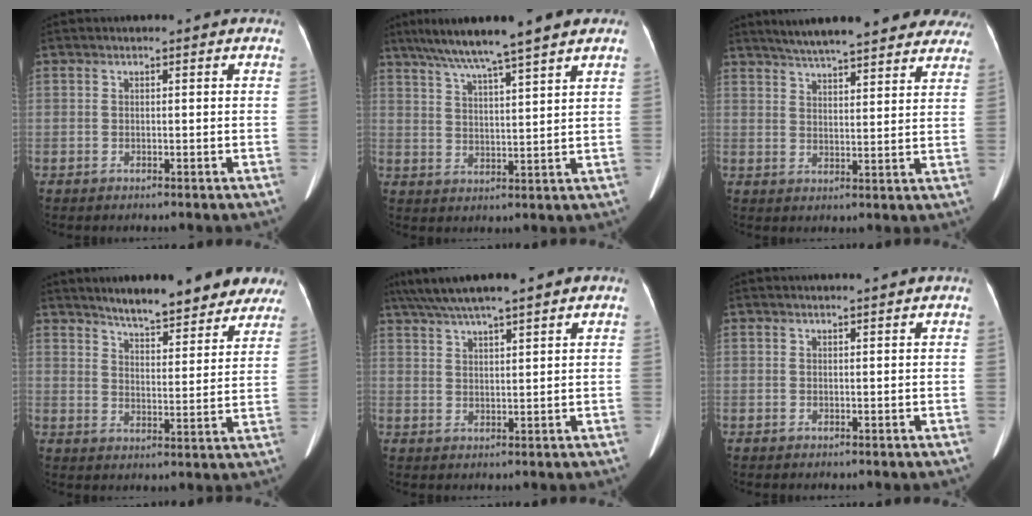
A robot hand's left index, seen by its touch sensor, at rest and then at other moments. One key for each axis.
{"total": 10.7, "fx": 8.4, "fy": -0.7, "fz": 6.5, "tx": -0.114, "ty": 0.022, "tz": 0.135}
{"total": 21.9, "fx": 19.2, "fy": 3.9, "fz": 9.8, "tx": -0.151, "ty": 0.011, "tz": 0.245}
{"total": 14.1, "fx": 12.2, "fy": 3.2, "fz": 6.5, "tx": -0.070, "ty": -0.001, "tz": 0.159}
{"total": 9.2, "fx": 7.4, "fy": 0.1, "fz": 5.5, "tx": -0.101, "ty": 0.038, "tz": 0.122}
{"total": 2.0, "fx": 1.8, "fy": -0.5, "fz": 0.8, "tx": -0.010, "ty": 0.008, "tz": 0.024}